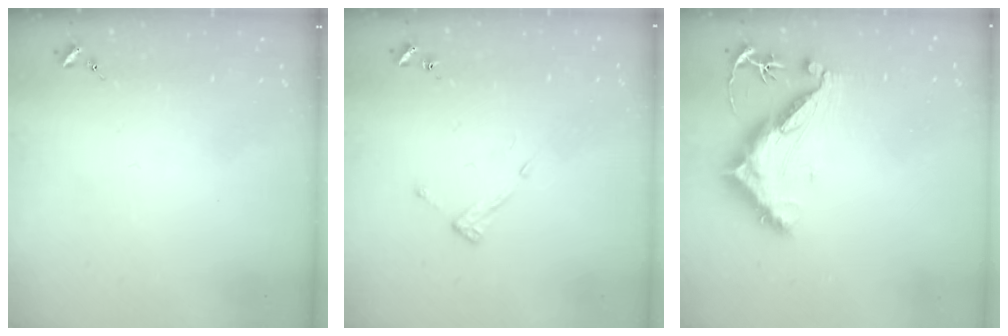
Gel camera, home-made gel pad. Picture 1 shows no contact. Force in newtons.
{"total": 7.5, "press": 7.5, "slide": 0.5}
{"total": 11.7, "press": 11.7, "slide": 0.9}